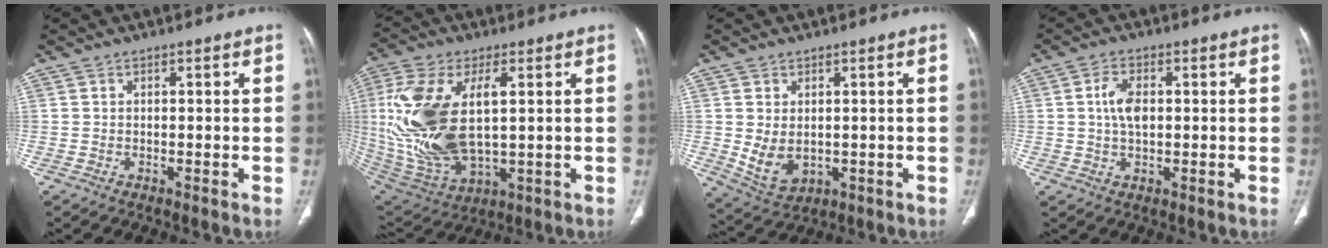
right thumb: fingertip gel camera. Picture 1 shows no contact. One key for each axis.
{"total": 22.8, "fx": 2.2, "fy": 11.4, "fz": 19.6, "tx": -0.421, "ty": -0.015, "tz": 0.055}
{"total": 6.6, "fx": -0.1, "fy": 4.7, "fz": 4.7, "tx": -0.080, "ty": -0.010, "tz": 0.022}
{"total": 5.2, "fx": 0.6, "fy": 2.8, "fz": 4.3, "tx": -0.087, "ty": 0.003, "tz": 0.011}